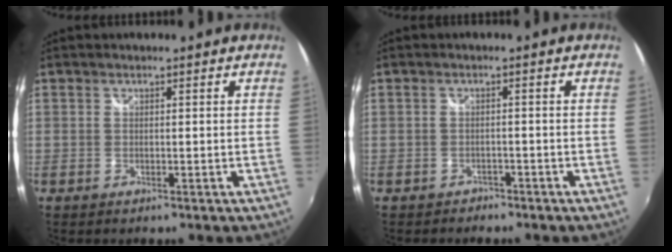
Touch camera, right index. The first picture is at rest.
{"total": 2.3, "force": [-1.9, 1.3, 0.1], "torque": [-0.007, -0.003, -0.029]}